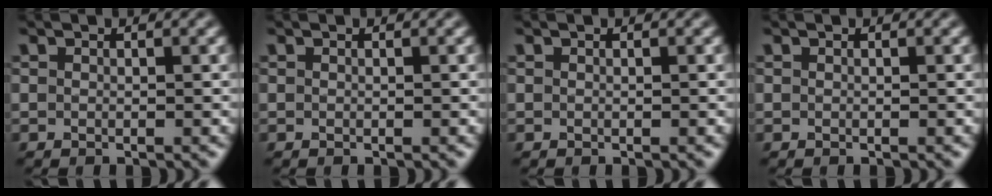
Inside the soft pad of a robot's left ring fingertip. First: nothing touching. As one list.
[{"total": 0.0}, {"total": 0.0}, {"total": 0.0}]